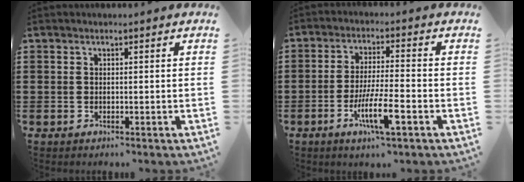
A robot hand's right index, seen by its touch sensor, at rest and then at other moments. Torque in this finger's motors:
{"motor_torque": [1.16, -0.36, 0.45, 0.11]}